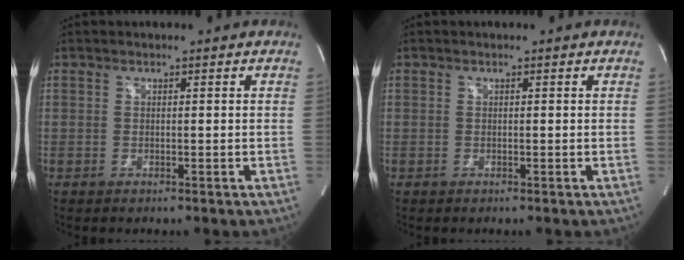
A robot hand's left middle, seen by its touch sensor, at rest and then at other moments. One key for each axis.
{"total": 0.0}